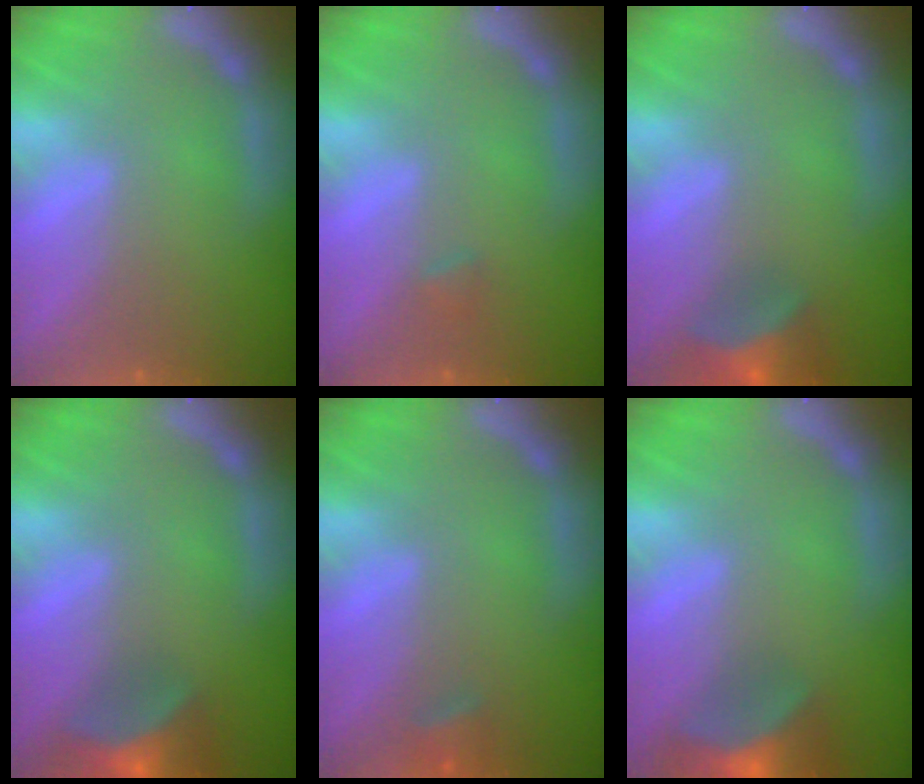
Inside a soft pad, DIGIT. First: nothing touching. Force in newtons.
{"total": 0.9}
{"total": 6.5}
{"total": 8.0}
{"total": 1.9}
{"total": 9.0}